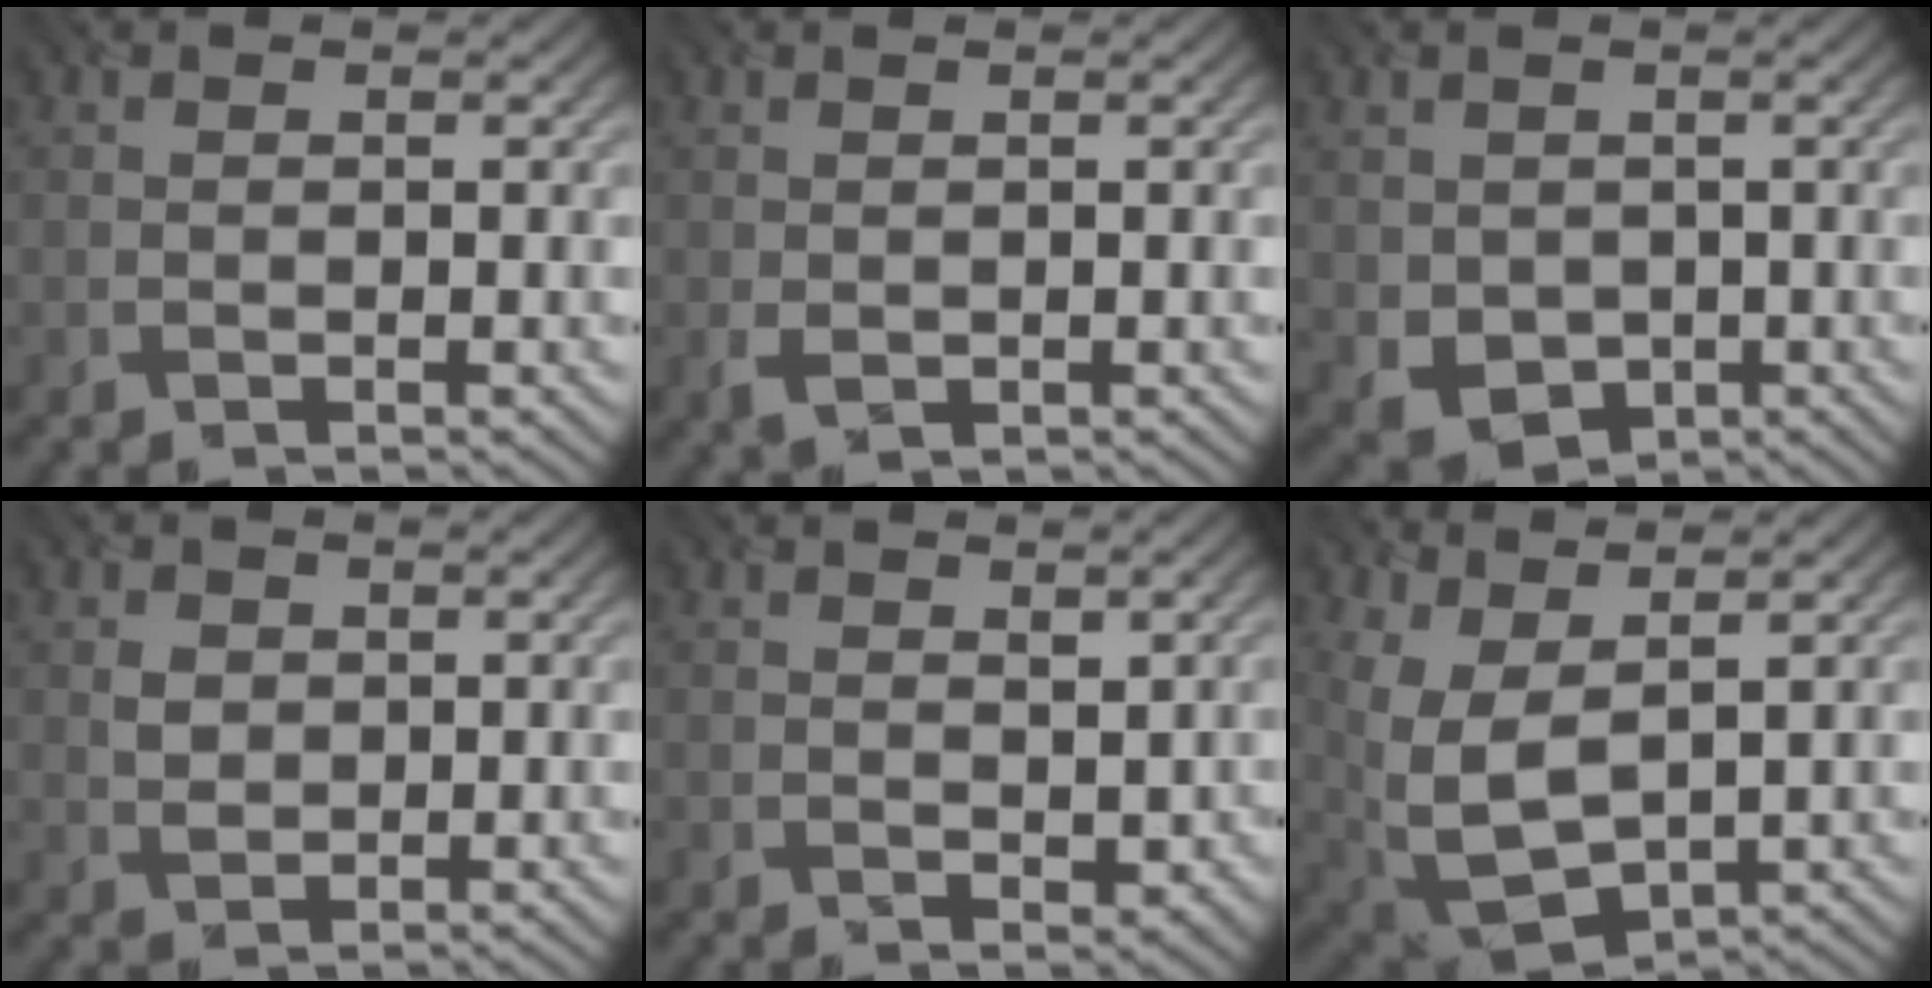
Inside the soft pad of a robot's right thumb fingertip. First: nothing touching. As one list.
[{"total": 1.4, "force": [0.0, 1.0, 1.0], "torque": [-0.029, -0.003, 0.005]}, {"total": 4.0, "force": [0.1, 3.5, 2.1], "torque": [-0.068, -0.017, 0.009]}, {"total": 2.3, "force": [0.6, 1.9, 1.1], "torque": [-0.029, -0.004, 0.012]}, {"total": 1.7, "force": [0.7, 1.1, 1.0], "torque": [-0.019, -0.007, 0.019]}, {"total": 10.4, "force": [3.2, 5.6, 8.2], "torque": [-0.216, -0.015, 0.080]}]